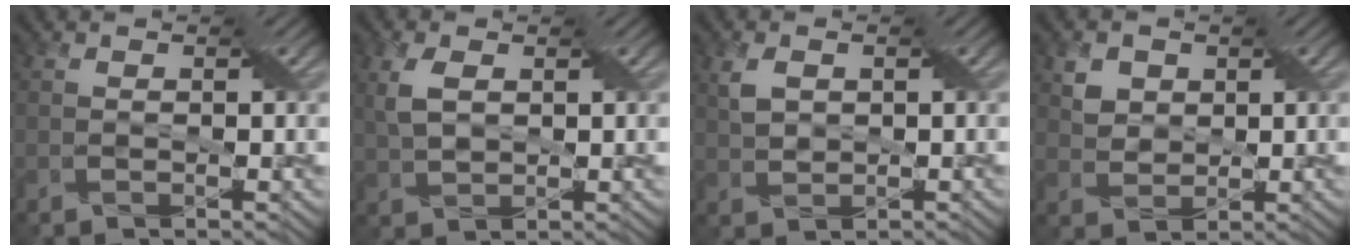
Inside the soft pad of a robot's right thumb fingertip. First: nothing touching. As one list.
[{"total": 4.0, "force": [1.3, 2.4, 3.0], "torque": [-0.080, 0.006, 0.028]}, {"total": 3.3, "force": [0.9, 2.1, 2.3], "torque": [-0.059, 0.007, 0.021]}, {"total": 3.5, "force": [1.6, 2.8, 1.3], "torque": [-0.045, -0.006, 0.035]}]